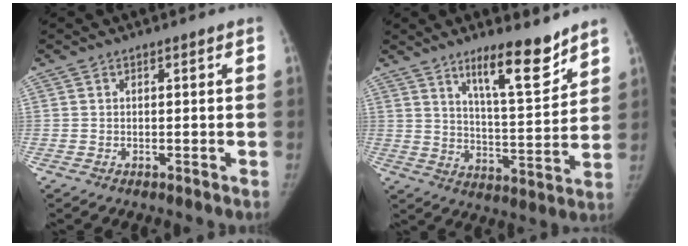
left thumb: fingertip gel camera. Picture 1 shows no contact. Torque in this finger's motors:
{"motor_torque": [0.66, -0.43, 0.99, -1.11, 0.31]}